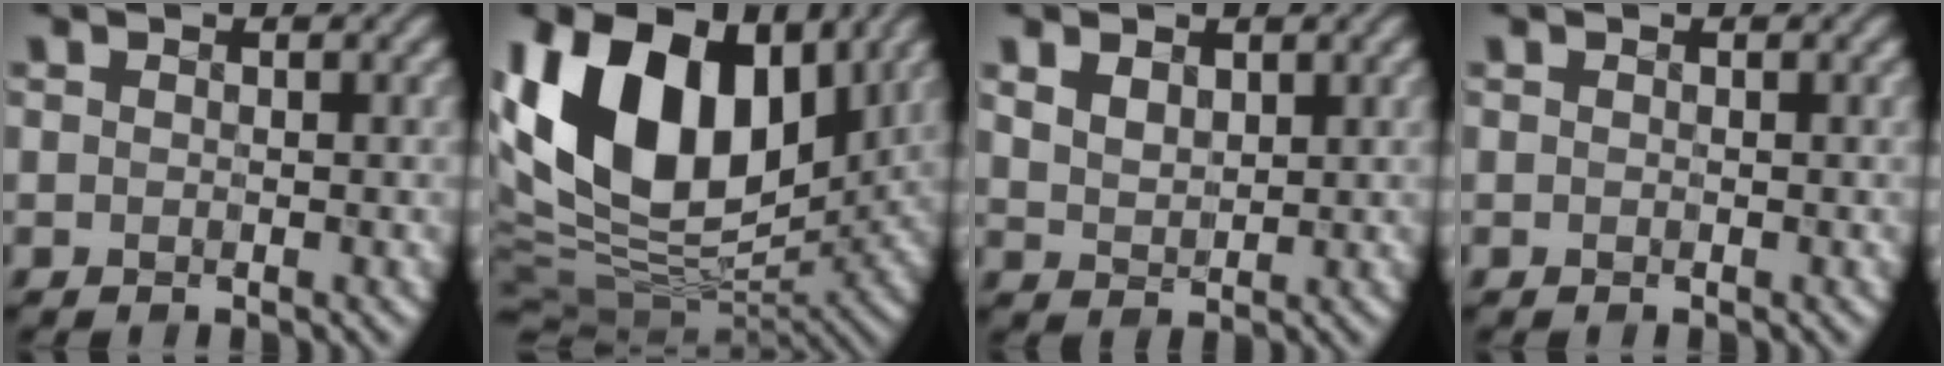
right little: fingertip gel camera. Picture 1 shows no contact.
{"total": 15.1, "force": [4.3, 9.2, 11.1], "torque": [-0.229, 0.016, 0.072]}
{"total": 2.4, "force": [1.0, 1.6, 1.5], "torque": [-0.040, 0.000, 0.021]}
{"total": 0.0}